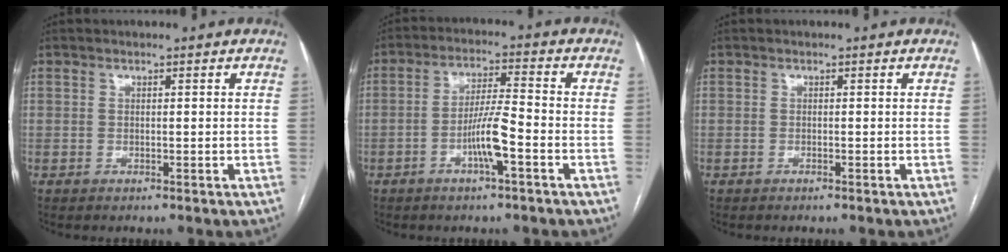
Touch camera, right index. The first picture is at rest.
{"total": 6.7, "force": [-2.7, 0.3, 6.1], "torque": [-0.121, 0.005, -0.048]}
{"total": 0.0}